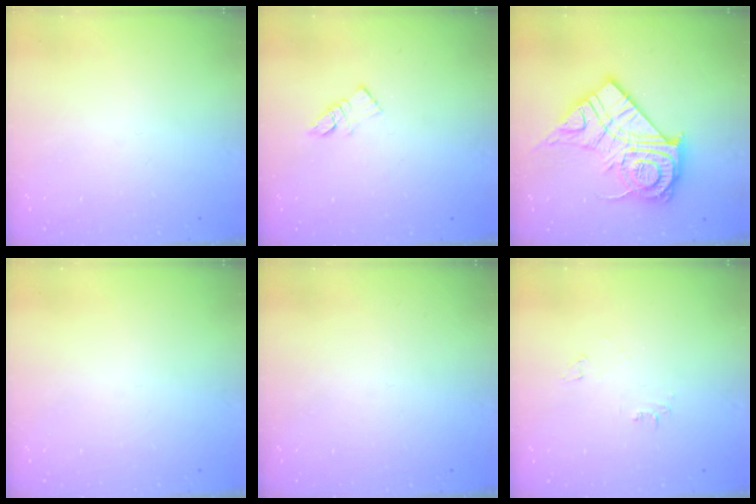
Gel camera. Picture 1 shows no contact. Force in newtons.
{"total": 5.7, "press": 5.7, "slide": 0.2}
{"total": 23.3, "press": 23.3, "slide": 1.7}
{"total": 0.0}
{"total": 0.0}
{"total": 3.5, "press": 3.4, "slide": 0.5}